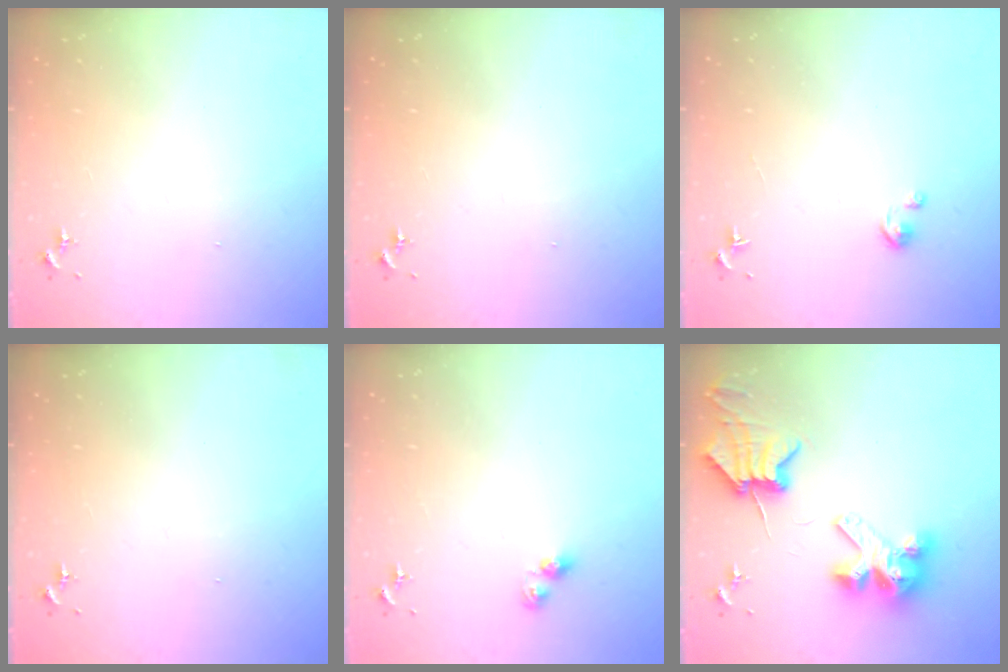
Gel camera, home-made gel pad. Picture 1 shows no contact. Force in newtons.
{"total": 0.0}
{"total": 2.6, "press": 2.6, "slide": 0.3}
{"total": 0.0}
{"total": 5.1, "press": 5.1, "slide": 0.1}
{"total": 9.5, "press": 9.4, "slide": 1.2}